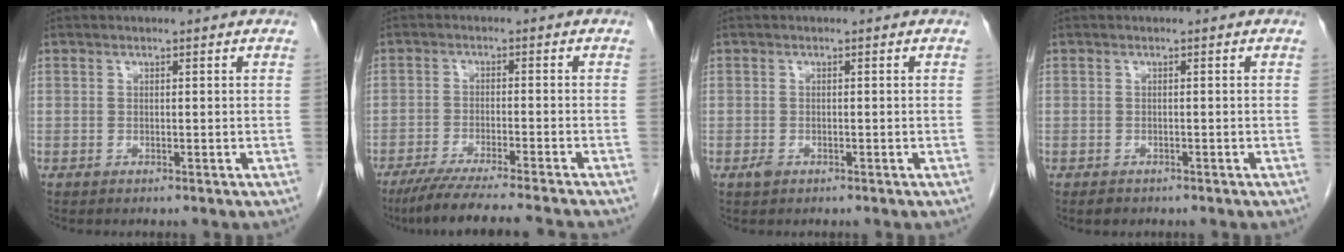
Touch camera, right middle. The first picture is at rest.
{"total": 12.5, "force": [-10.9, -0.8, 6.0], "torque": [-0.072, -0.026, -0.171]}
{"total": 0.9, "force": [-0.5, 0.5, 0.5], "torque": [-0.012, 0.000, -0.007]}
{"total": 1.3, "force": [-1.0, 0.8, 0.4], "torque": [-0.012, 0.000, -0.011]}